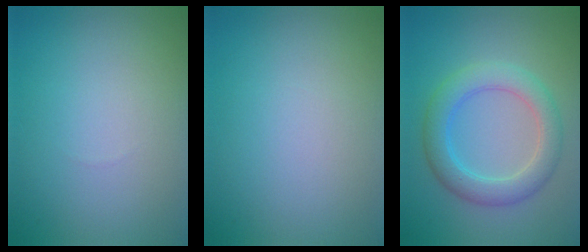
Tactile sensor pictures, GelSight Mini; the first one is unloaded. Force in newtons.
{"total": 0.0}
{"total": 4.4, "press": 4.4, "slide": 0.1}